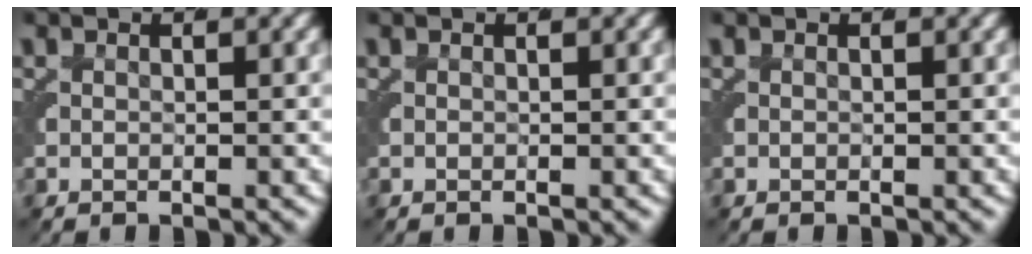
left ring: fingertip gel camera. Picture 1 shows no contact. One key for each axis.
{"total": 0.0}
{"total": 0.0}